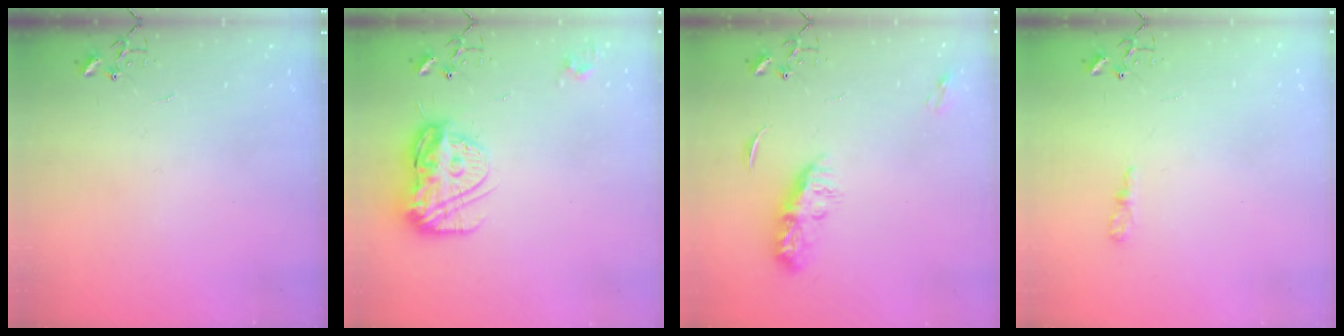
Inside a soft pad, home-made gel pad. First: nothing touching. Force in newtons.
{"total": 14.9, "press": 14.8, "slide": 1.2}
{"total": 8.3, "press": 8.3, "slide": 0.4}
{"total": 4.5, "press": 4.5, "slide": 0.5}